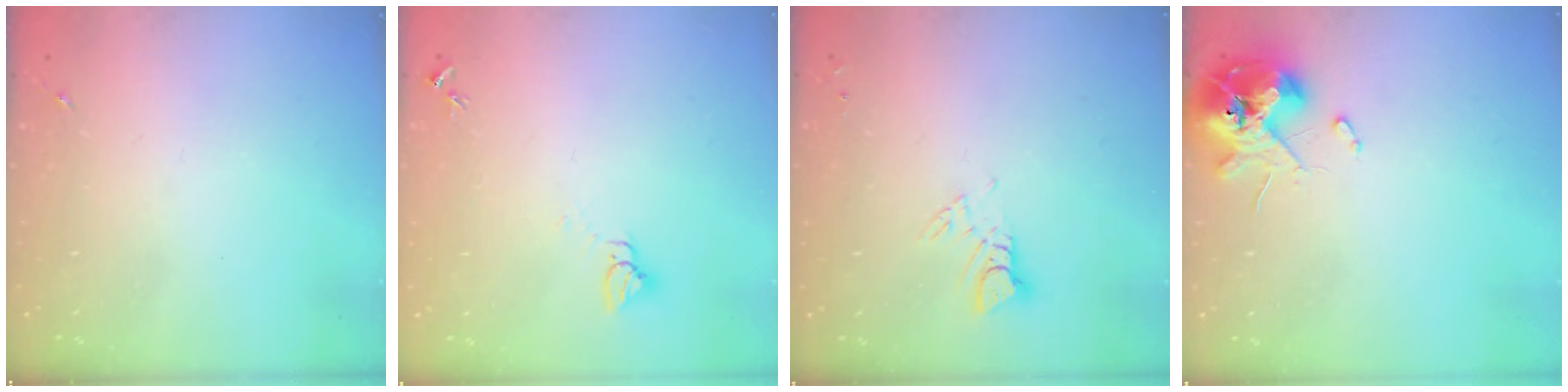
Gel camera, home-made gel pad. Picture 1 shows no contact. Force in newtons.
{"total": 3.2, "press": 3.2, "slide": 0.1}
{"total": 3.8, "press": 3.7, "slide": 0.3}
{"total": 13.0, "press": 12.8, "slide": 1.8}